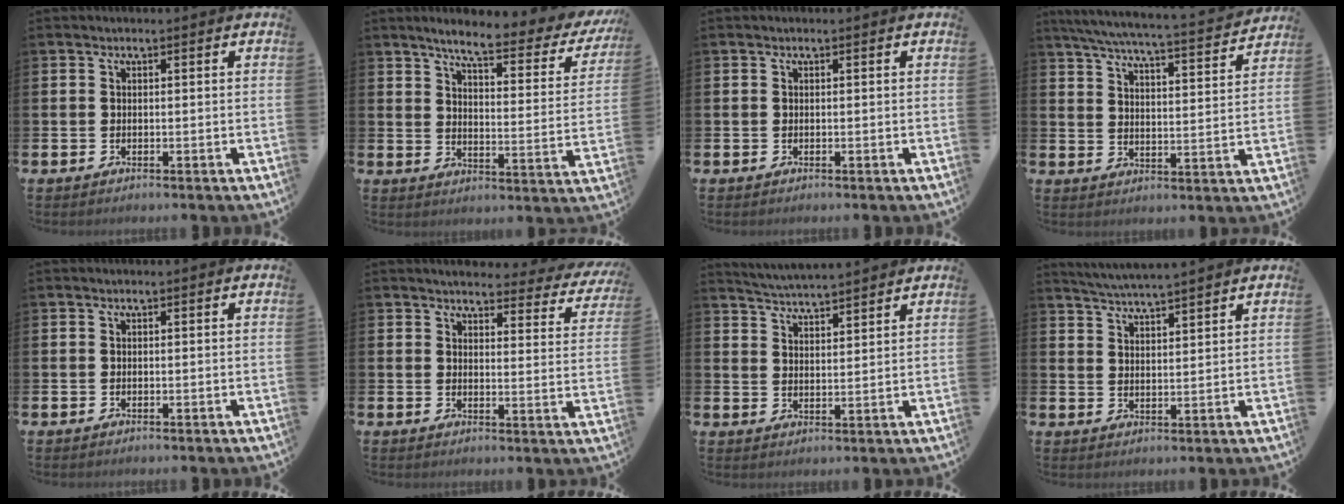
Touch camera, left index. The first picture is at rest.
{"total": 5.7, "force": [4.6, 0.8, 3.2], "torque": [-0.073, -0.041, 0.066]}
{"total": 0.0}
{"total": 6.2, "force": [5.8, 0.3, 2.2], "torque": [-0.062, -0.044, 0.096]}
{"total": 0.0}
{"total": 3.3, "force": [3.2, 0.7, 0.5], "torque": [-0.015, -0.029, 0.050]}
{"total": 4.5, "force": [4.5, -0.2, -0.1], "torque": [-0.020, -0.025, 0.082]}
{"total": 4.3, "force": [4.3, -0.5, 0.4], "torque": [-0.027, -0.021, 0.078]}